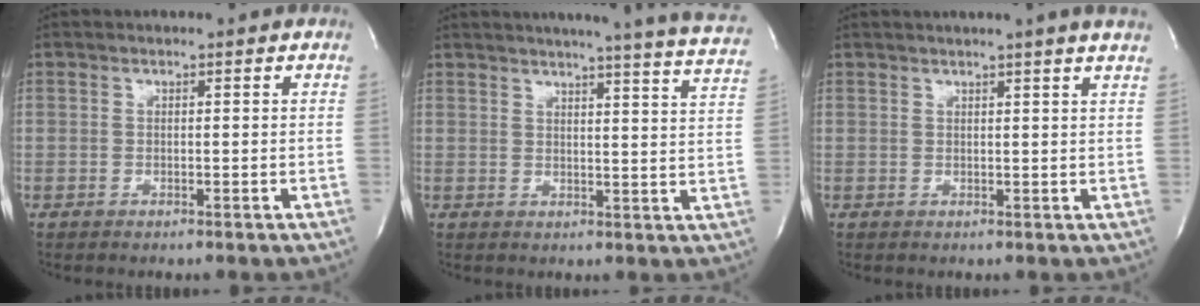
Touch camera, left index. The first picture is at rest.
{"total": 20.8, "force": [18.9, -0.4, 8.8], "torque": [-0.129, -0.064, 0.212]}
{"total": 5.6, "force": [4.6, -1.3, 2.8], "torque": [-0.037, 0.007, 0.045]}